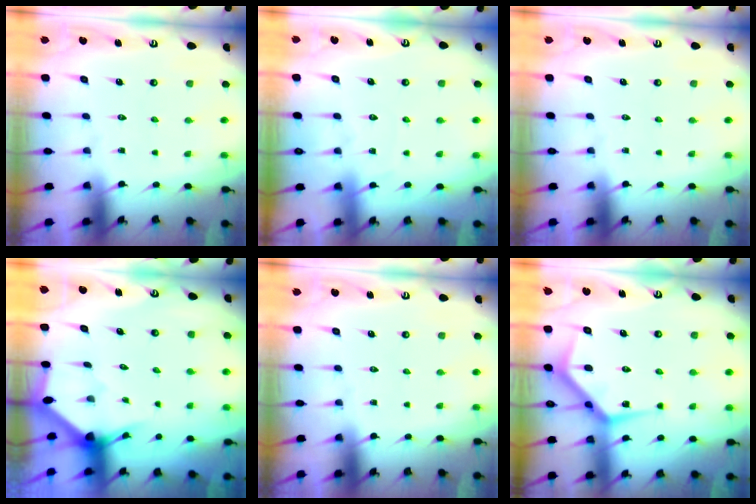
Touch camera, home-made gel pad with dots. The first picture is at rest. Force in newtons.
{"total": 5.8, "press": 5.7, "slide": 0.7}
{"total": 0.0}
{"total": 2.6, "press": 2.6, "slide": 0.1}
{"total": 0.0}
{"total": 11.0, "press": 11.0, "slide": 0.2}